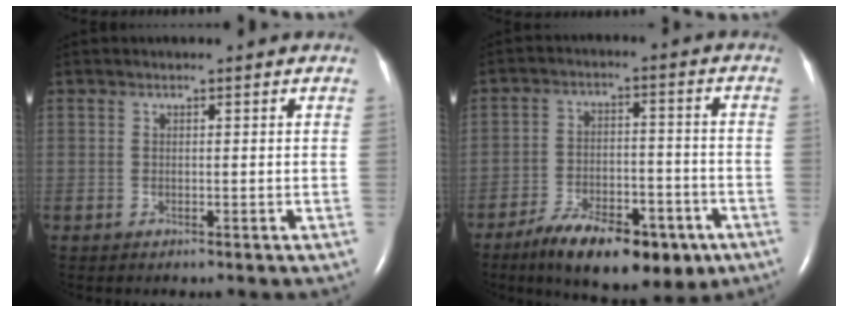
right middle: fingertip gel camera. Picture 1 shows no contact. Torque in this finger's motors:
{"motor_torque": [1.07, -1.06, 0.43, 0.13]}